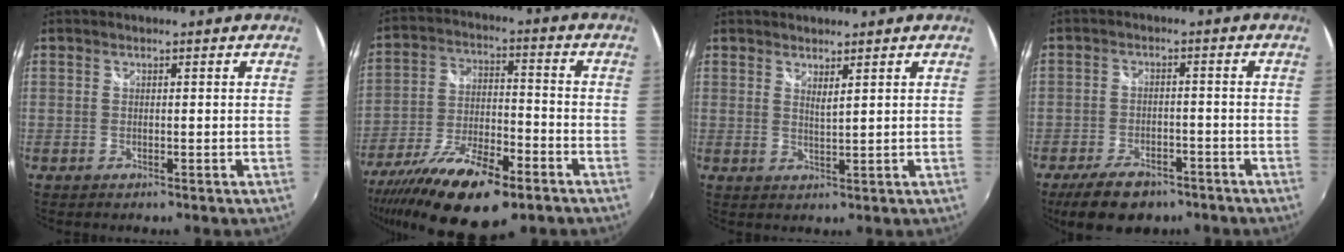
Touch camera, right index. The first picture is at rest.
{"total": 20.9, "force": [-13.4, 7.3, 14.3], "torque": [-0.281, -0.051, -0.229]}
{"total": 1.1, "force": [0.8, 0.0, 0.7], "torque": [-0.013, -0.001, 0.012]}
{"total": 9.6, "force": [-6.9, 4.9, 4.6], "torque": [-0.113, -0.002, -0.106]}